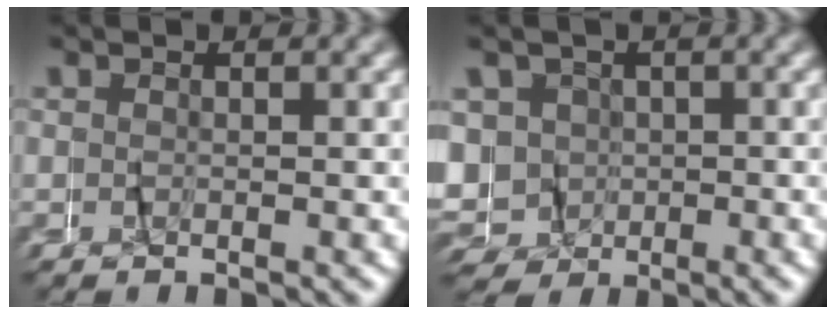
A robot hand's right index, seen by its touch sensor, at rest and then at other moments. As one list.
[{"total": 7.9, "force": [-1.0, 7.7, 1.4], "torque": [-0.063, -0.021, -0.017]}]